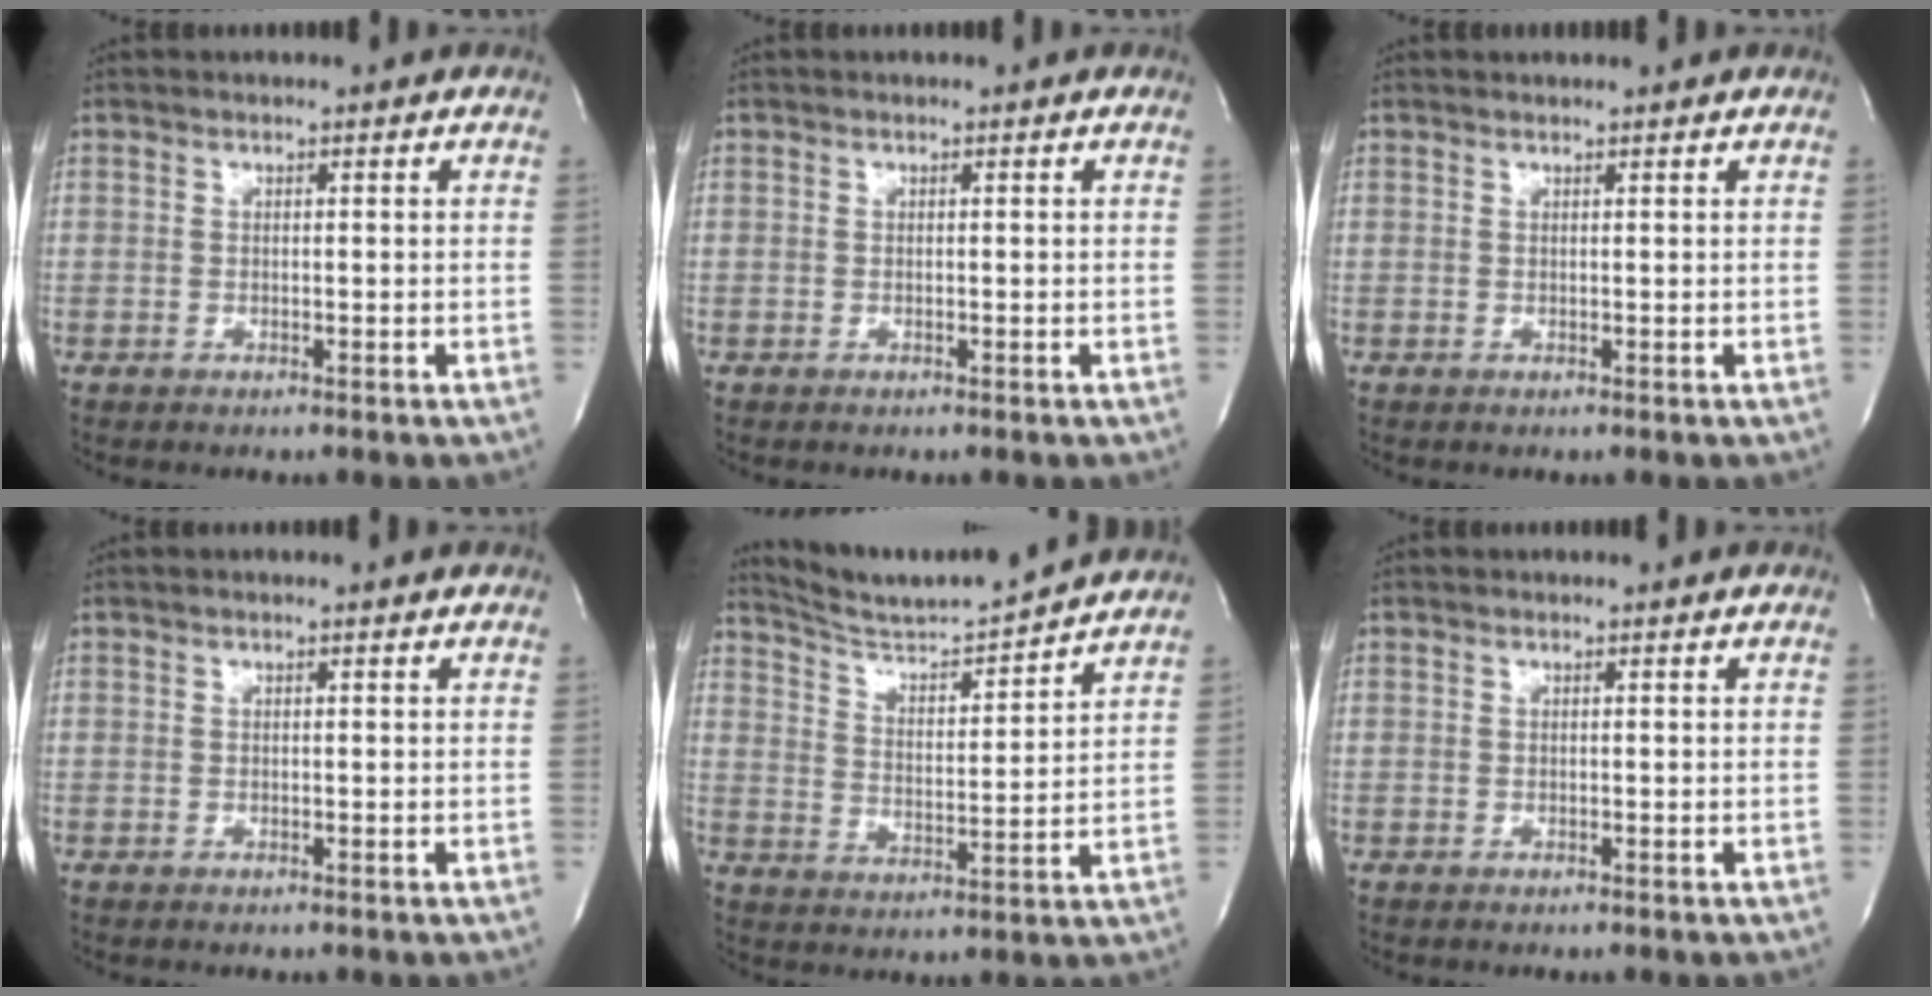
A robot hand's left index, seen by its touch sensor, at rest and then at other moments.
{"total": 0.0}
{"total": 1.1, "force": [1.1, 0.0, 0.1], "torque": [-0.007, 0.011, 0.016]}
{"total": 0.0}
{"total": 11.9, "force": [11.6, -1.2, 2.6], "torque": [-0.056, -0.007, 0.192]}
{"total": 0.0}